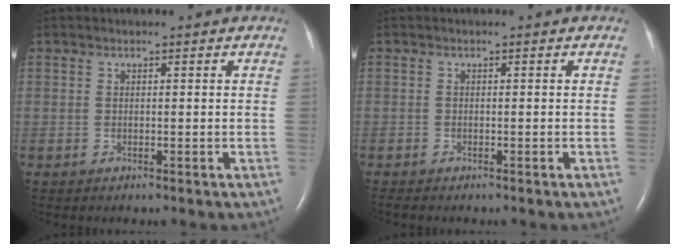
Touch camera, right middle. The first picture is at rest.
{"total": 1.3, "force": [-1.1, 0.3, 0.6], "torque": [-0.009, -0.002, -0.013]}